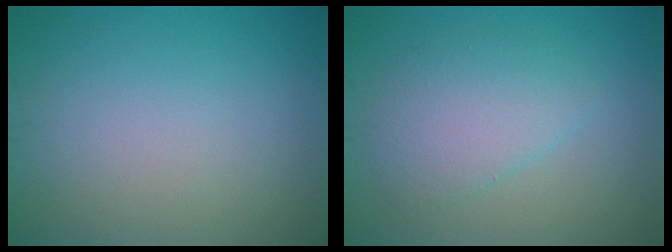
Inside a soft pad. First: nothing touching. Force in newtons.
{"total": 3.5, "press": 3.5, "slide": 0.2}